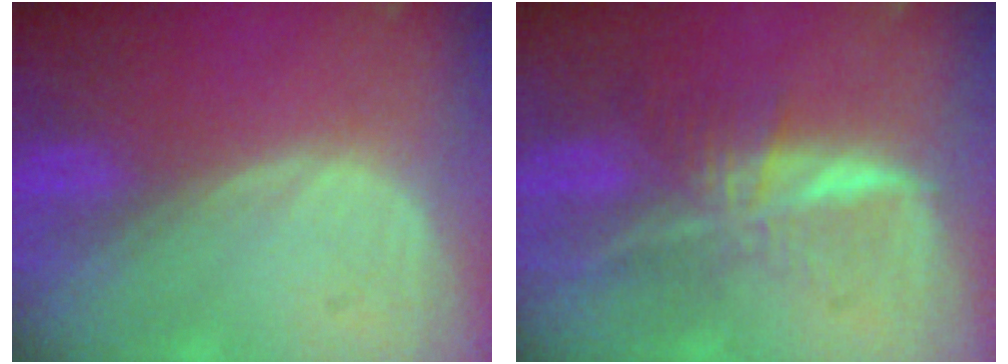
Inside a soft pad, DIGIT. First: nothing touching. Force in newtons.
{"total": 7.3, "press": 6.1, "slide": 4.0}